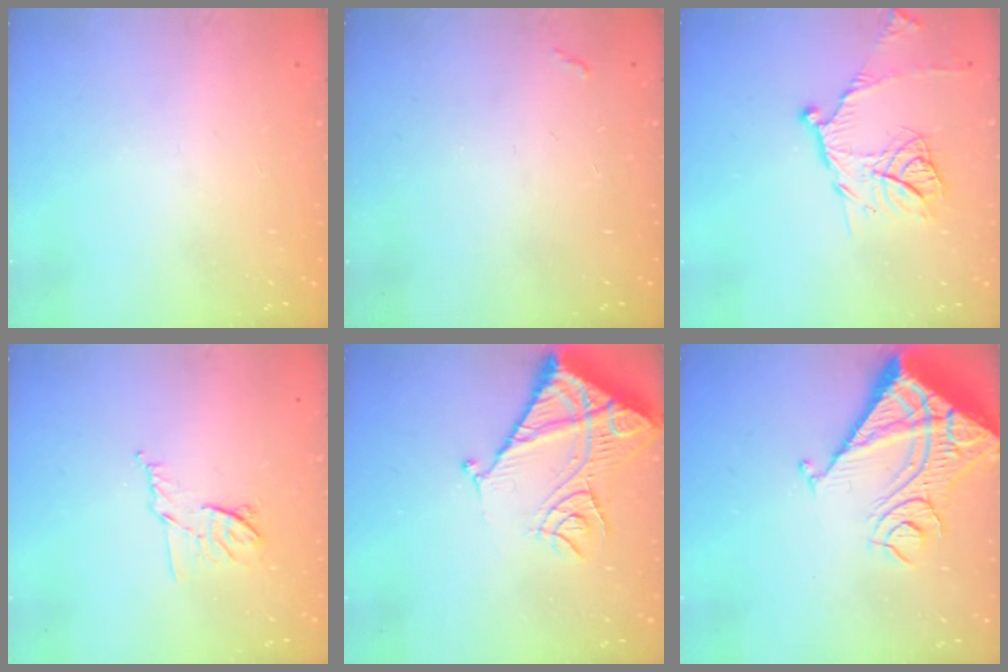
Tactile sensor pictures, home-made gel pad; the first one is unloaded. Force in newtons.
{"total": 2.8, "press": 2.8, "slide": 0.4}
{"total": 12.4, "press": 12.4, "slide": 1.0}
{"total": 7.4, "press": 7.3, "slide": 1.2}
{"total": 13.7, "press": 13.6, "slide": 1.6}
{"total": 16.7, "press": 16.6, "slide": 2.1}